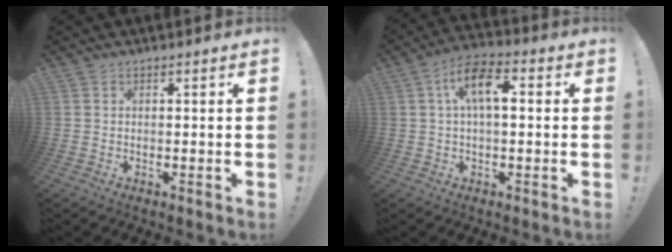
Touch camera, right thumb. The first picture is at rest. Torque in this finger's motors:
{"motor_torque": [0.79, 1.09, 1.23, 0.17, 0.04]}